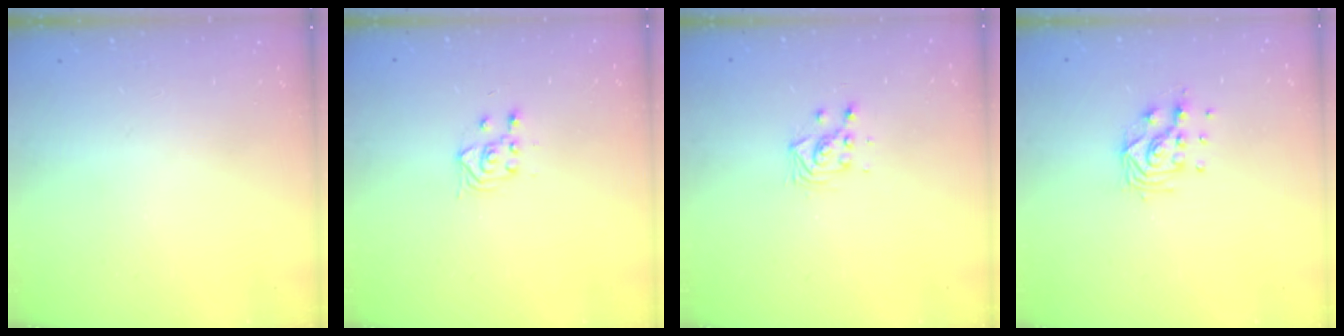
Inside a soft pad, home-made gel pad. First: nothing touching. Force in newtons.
{"total": 3.0, "press": 2.6, "slide": 1.3}
{"total": 3.7, "press": 3.7, "slide": 0.3}
{"total": 9.6, "press": 9.5, "slide": 0.8}